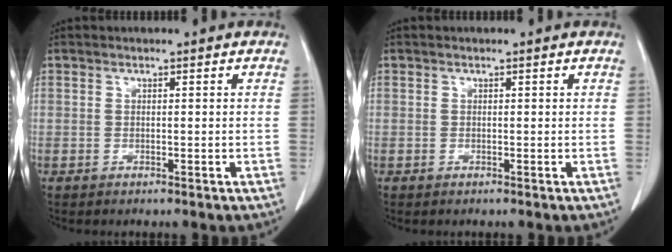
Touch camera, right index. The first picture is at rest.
{"total": 0.0}